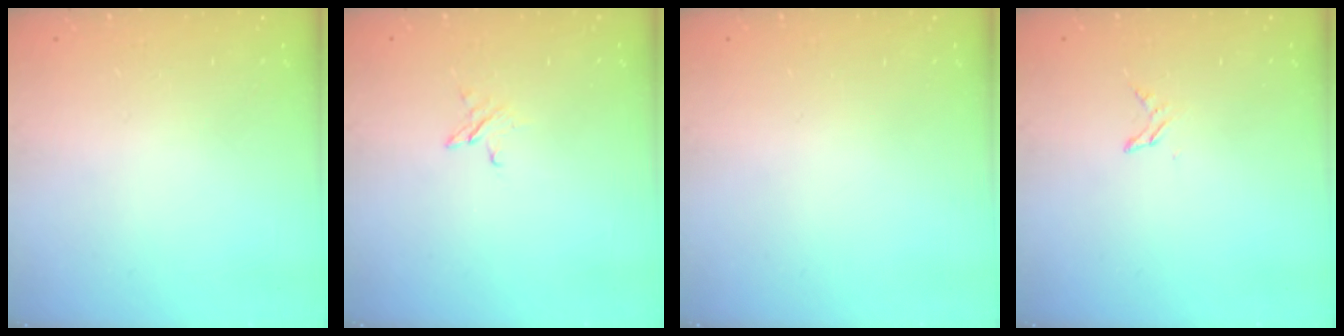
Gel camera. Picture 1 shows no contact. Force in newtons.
{"total": 2.7, "press": 2.7, "slide": 0.3}
{"total": 0.0}
{"total": 2.9, "press": 2.9, "slide": 0.3}